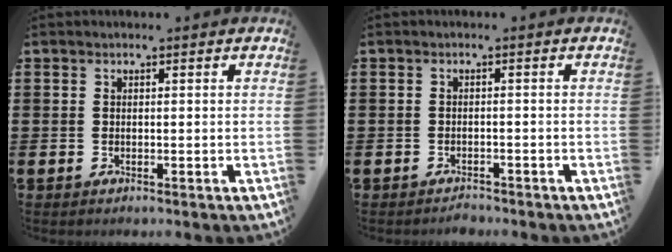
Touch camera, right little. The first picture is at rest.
{"total": 1.0, "force": [-1.0, 0.1, 0.0], "torque": [-0.003, 0.002, -0.022]}